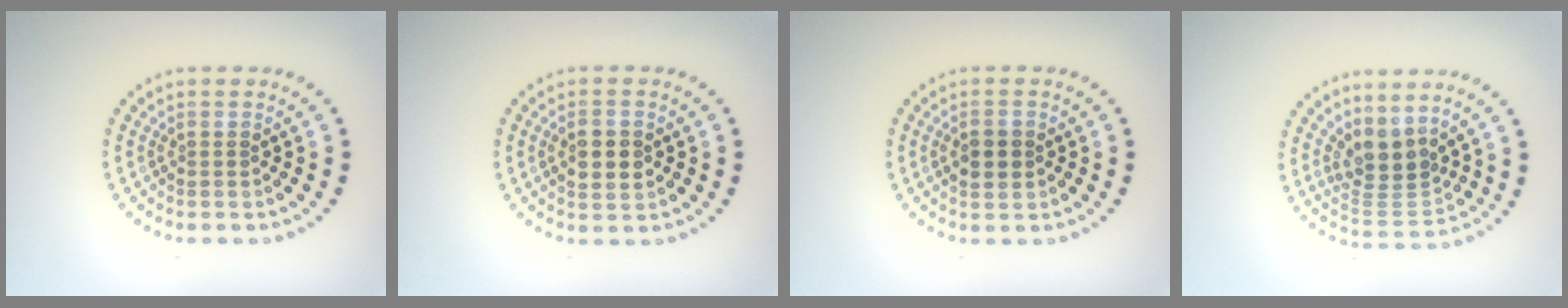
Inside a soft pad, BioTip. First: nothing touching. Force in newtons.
{"total": 2.8, "press": 2.8, "slide": 0.2}
{"total": 2.5, "press": 2.5, "slide": 0.2}
{"total": 3.7, "press": 3.0, "slide": 2.1}